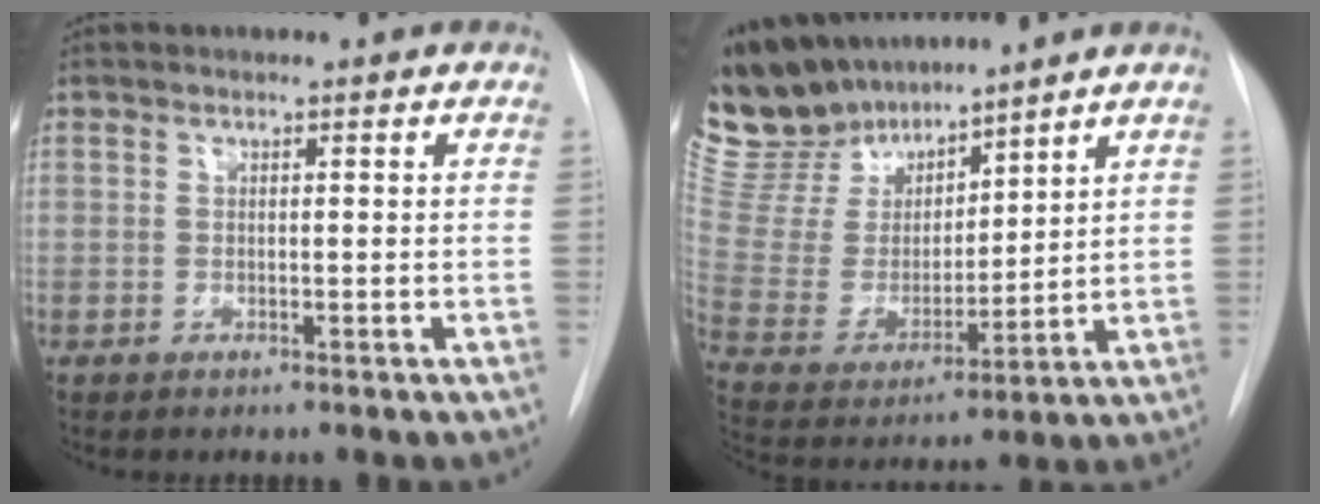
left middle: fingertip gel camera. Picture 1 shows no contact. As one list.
[{"total": 15.6, "force": [14.0, 5.2, 4.2], "torque": [-0.097, 0.012, 0.286]}]